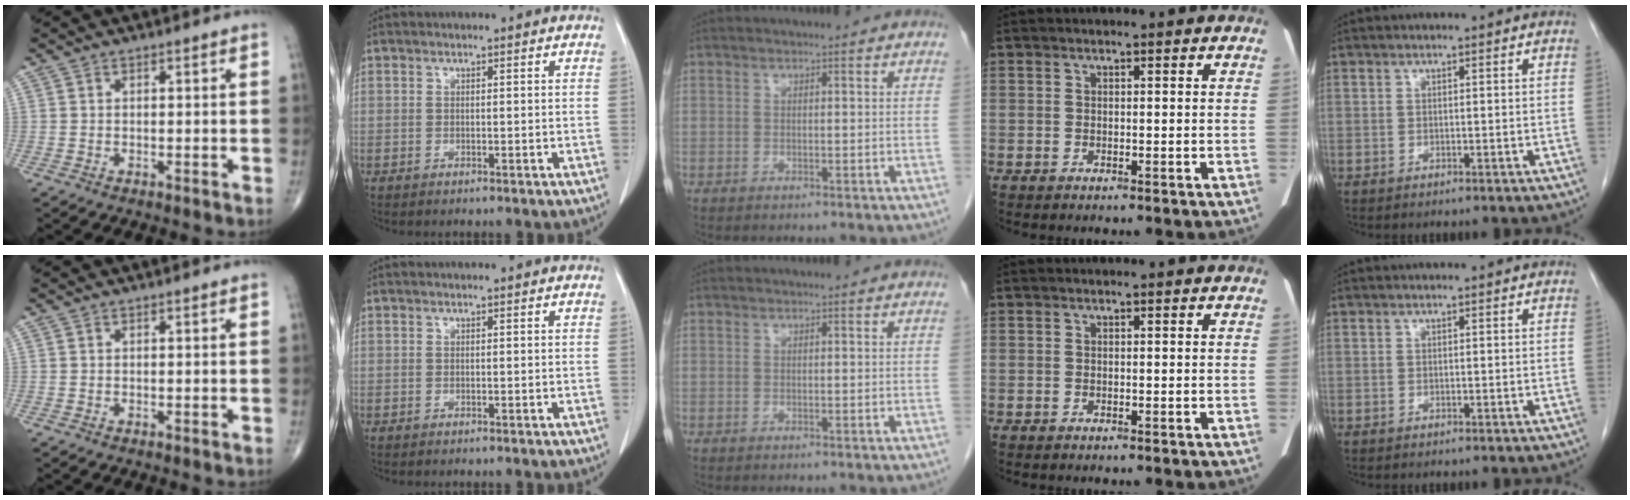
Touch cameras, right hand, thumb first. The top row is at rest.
{}